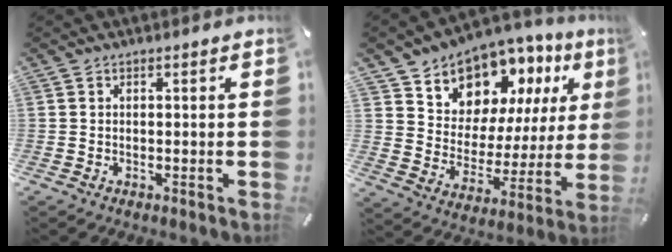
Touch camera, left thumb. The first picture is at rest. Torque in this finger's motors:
{"motor_torque": [2.07, 2.06, 1.54, -1.23, 0.13]}